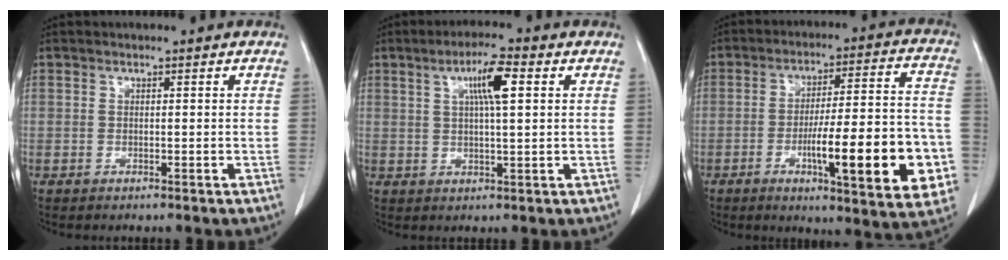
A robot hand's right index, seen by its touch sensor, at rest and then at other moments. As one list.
[{"total": 6.5, "force": [2.2, 0.6, 6.0], "torque": [-0.107, 0.006, 0.037]}, {"total": 20.1, "force": [-6.0, 3.3, 18.9], "torque": [-0.218, 0.012, -0.075]}]